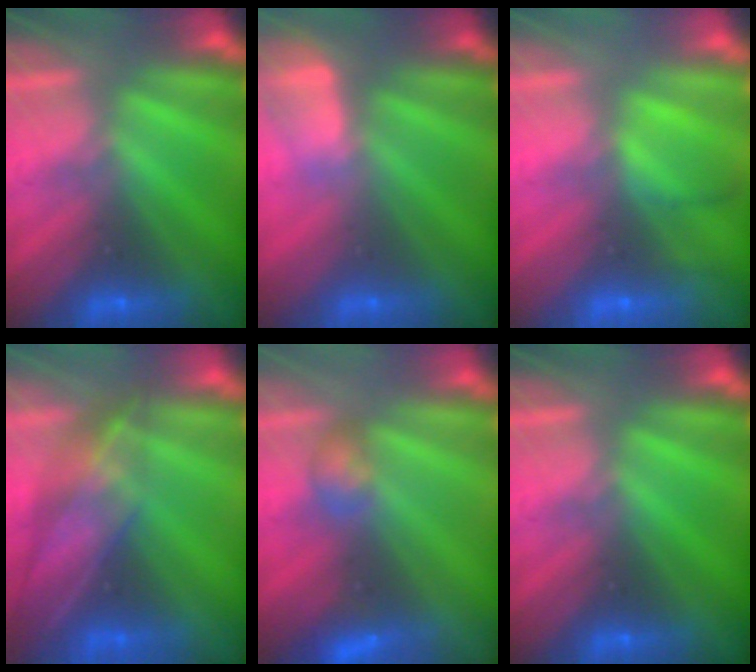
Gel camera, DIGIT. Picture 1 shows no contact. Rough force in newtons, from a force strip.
{"total": 3.0}
{"total": 2.1}
{"total": 4.0}
{"total": 2.9}
{"total": 0.0}